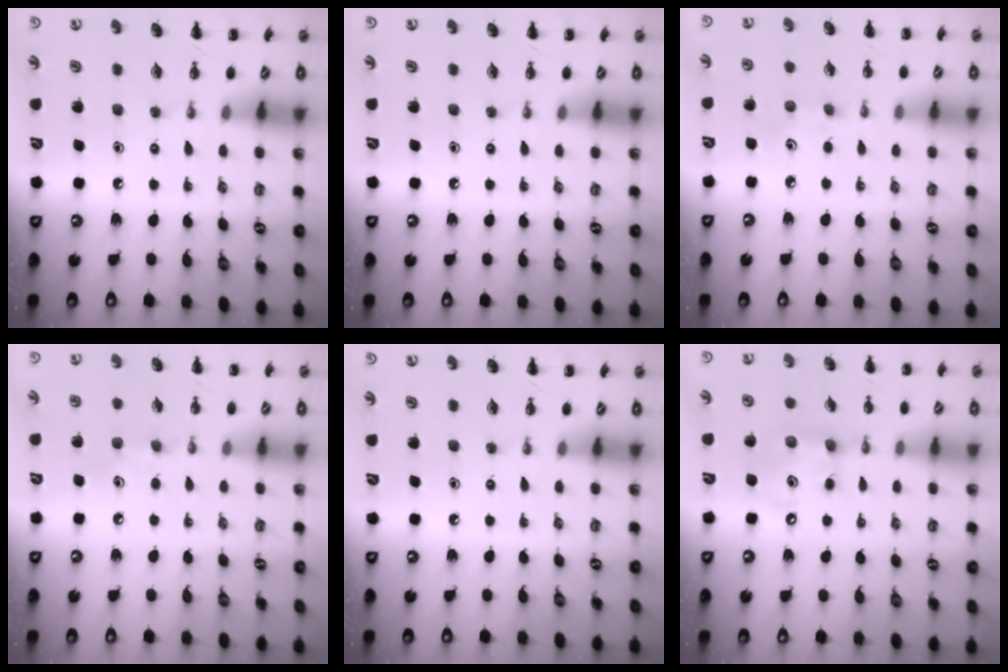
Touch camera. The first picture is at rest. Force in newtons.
{"total": 0.0}
{"total": 3.4, "press": 3.3, "slide": 0.8}
{"total": 6.3, "press": 6.1, "slide": 1.4}
{"total": 0.0}
{"total": 8.4, "press": 8.3, "slide": 1.2}